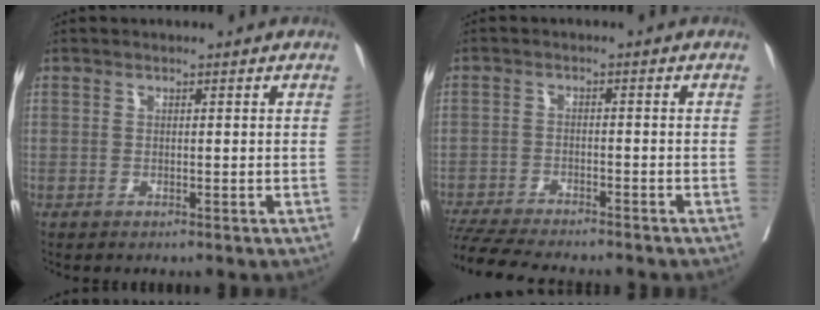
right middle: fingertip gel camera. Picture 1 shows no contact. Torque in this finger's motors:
{"motor_torque": [0.51, -0.53, 0.16, 0.08]}